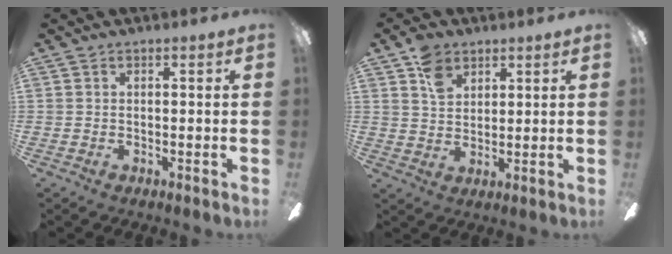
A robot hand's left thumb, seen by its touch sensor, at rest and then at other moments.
{"total": 6.6, "force": [4.2, 4.1, 2.9], "torque": [-0.056, -0.006, 0.080]}